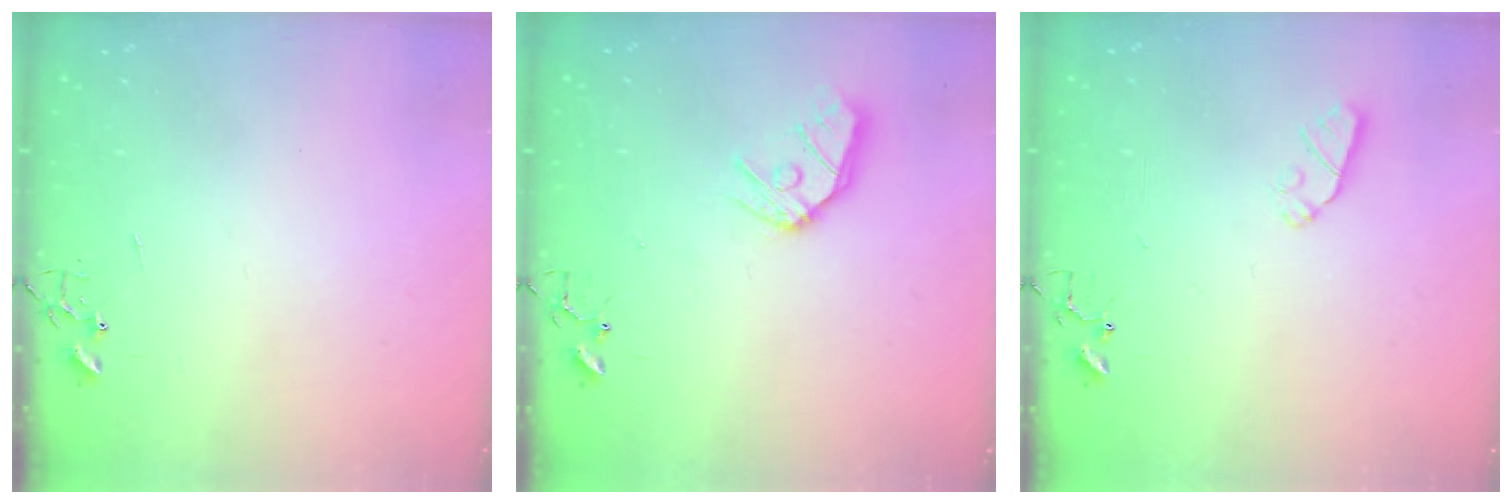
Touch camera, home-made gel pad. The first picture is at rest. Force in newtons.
{"total": 11.0, "press": 11.0, "slide": 1.3}
{"total": 6.2, "press": 6.2, "slide": 0.3}